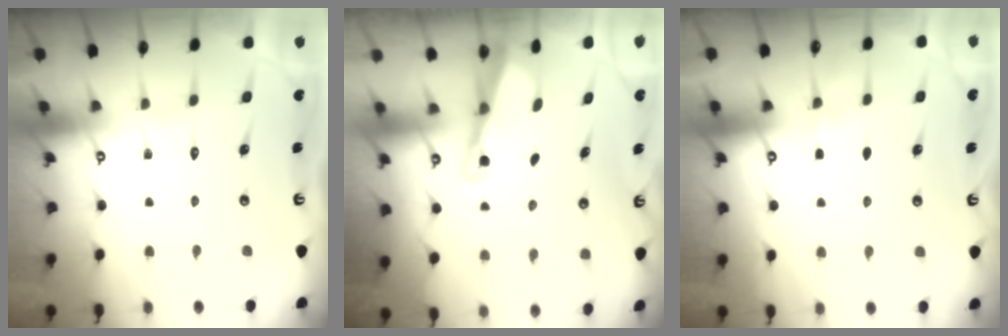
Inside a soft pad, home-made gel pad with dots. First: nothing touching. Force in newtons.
{"total": 3.1, "press": 3.0, "slide": 0.4}
{"total": 2.9, "press": 2.8, "slide": 0.5}